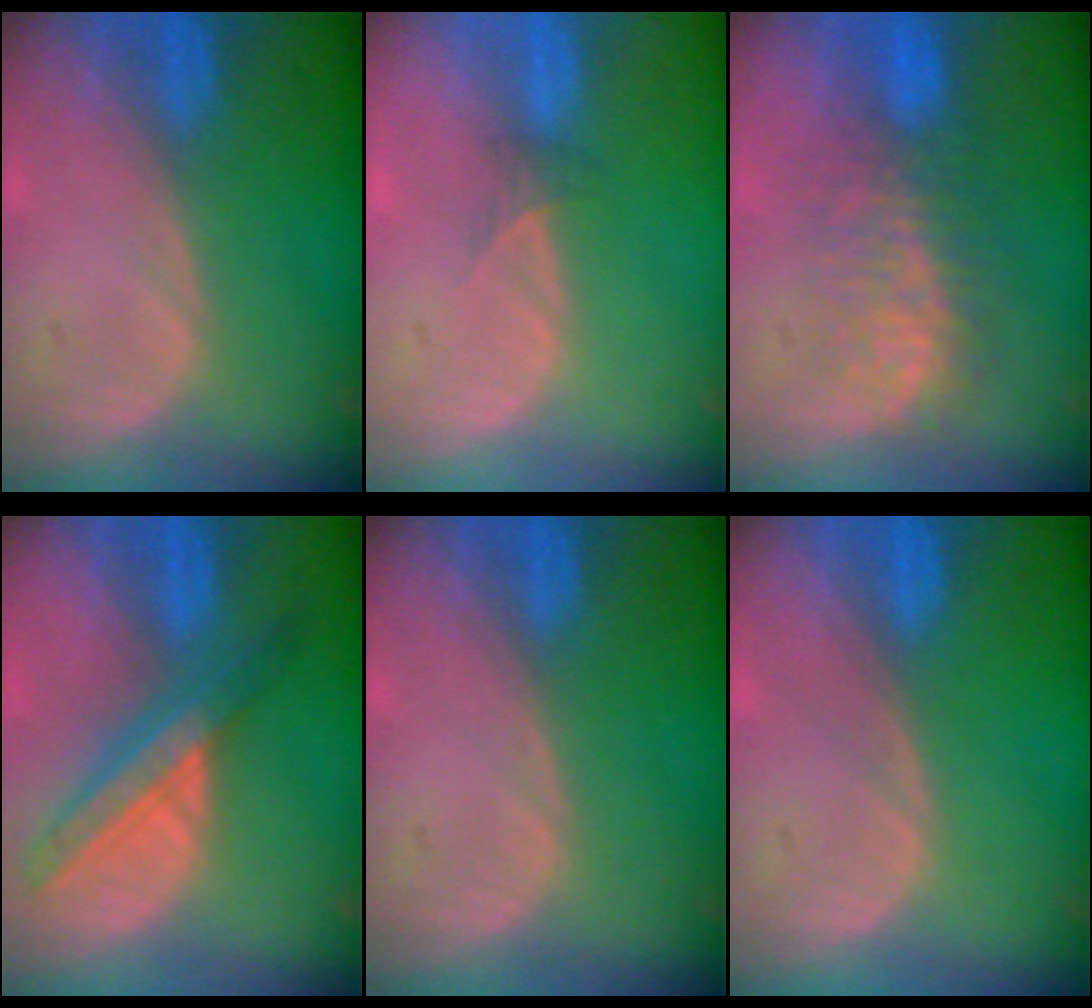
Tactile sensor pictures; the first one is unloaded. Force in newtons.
{"total": 1.3, "press": 1.0, "slide": 0.8}
{"total": 7.8, "press": 7.5, "slide": 2.2}
{"total": 6.9, "press": 6.6, "slide": 1.7}
{"total": 0.0}
{"total": 0.0}